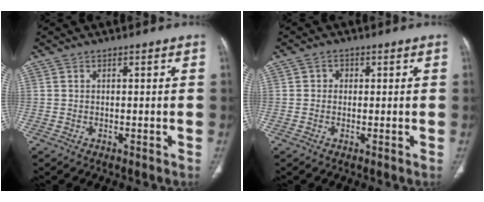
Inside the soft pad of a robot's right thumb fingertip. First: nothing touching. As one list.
[{"total": 1.6, "force": [0.1, 1.5, 0.5], "torque": [0.002, 0.004, -0.002]}]